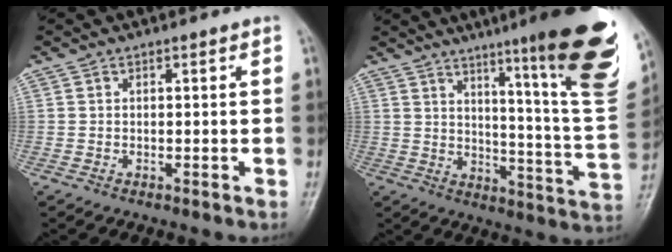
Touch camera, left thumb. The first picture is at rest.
{"total": 23.3, "force": [13.7, 1.9, 18.8], "torque": [-0.227, -0.075, 0.190]}